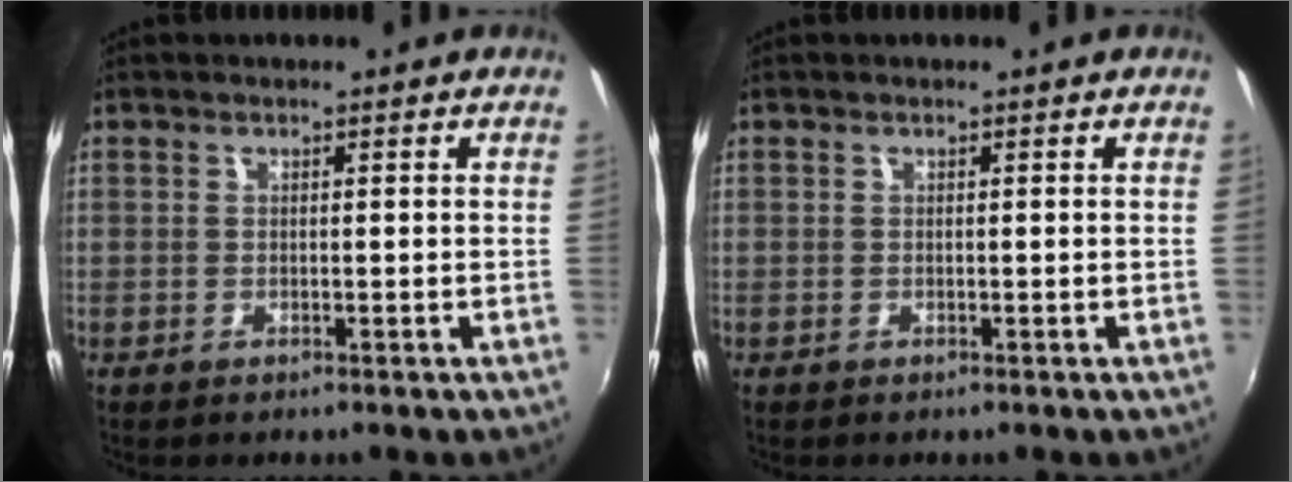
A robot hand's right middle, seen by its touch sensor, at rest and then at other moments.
{"total": 0.0}